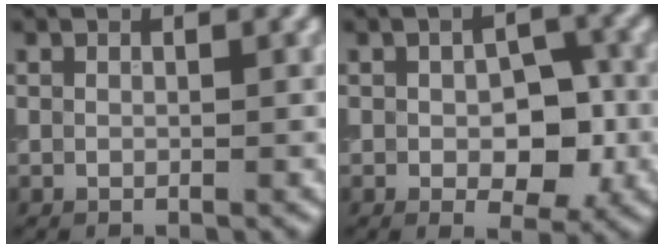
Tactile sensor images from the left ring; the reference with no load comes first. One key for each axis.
{"total": 5.2, "fx": -0.7, "fy": 2.9, "fz": 4.3, "tx": -0.061, "ty": -0.005, "tz": -0.008}